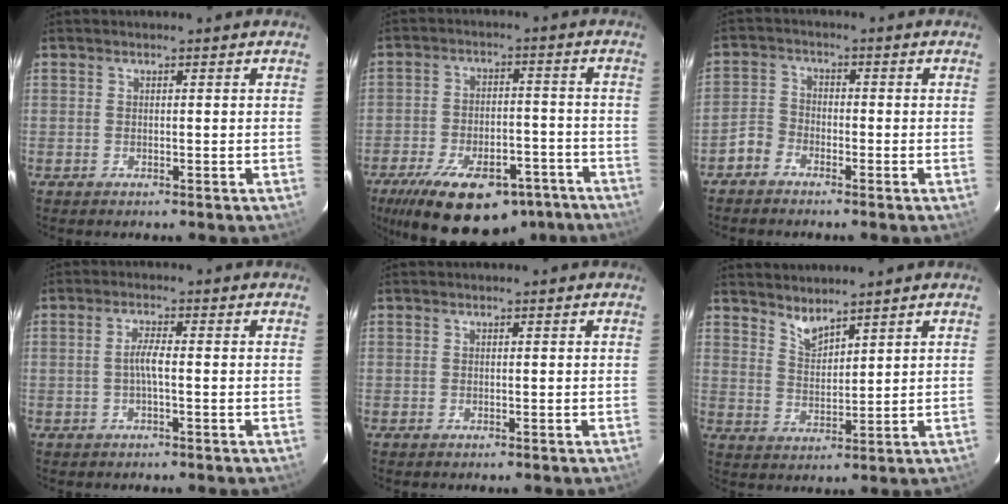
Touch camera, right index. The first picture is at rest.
{"total": 22.1, "force": [-15.4, 9.8, 12.5], "torque": [-0.229, -0.011, -0.215]}
{"total": 3.4, "force": [-2.6, 2.1, 0.7], "torque": [-0.016, 0.012, -0.054]}
{"total": 2.6, "force": [-0.5, 0.1, 2.5], "torque": [-0.050, 0.004, -0.011]}
{"total": 0.0}
{"total": 4.4, "force": [4.0, 0.9, 1.7], "torque": [-0.029, -0.005, 0.074]}